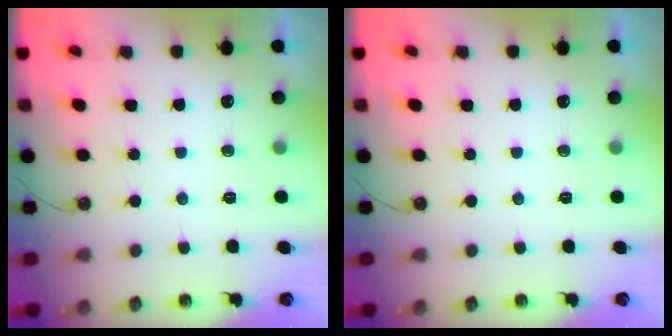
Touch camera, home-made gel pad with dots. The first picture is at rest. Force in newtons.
{"total": 0.0}